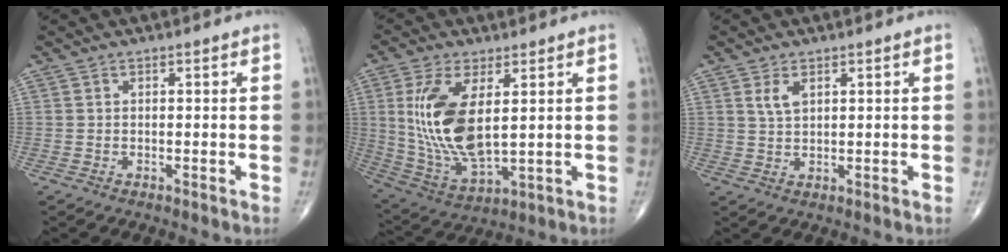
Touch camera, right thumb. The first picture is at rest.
{"total": 15.8, "force": [2.9, 7.0, 13.9], "torque": [-0.283, -0.021, 0.071]}
{"total": 3.0, "force": [1.4, 1.5, 2.1], "torque": [-0.040, -0.004, 0.032]}